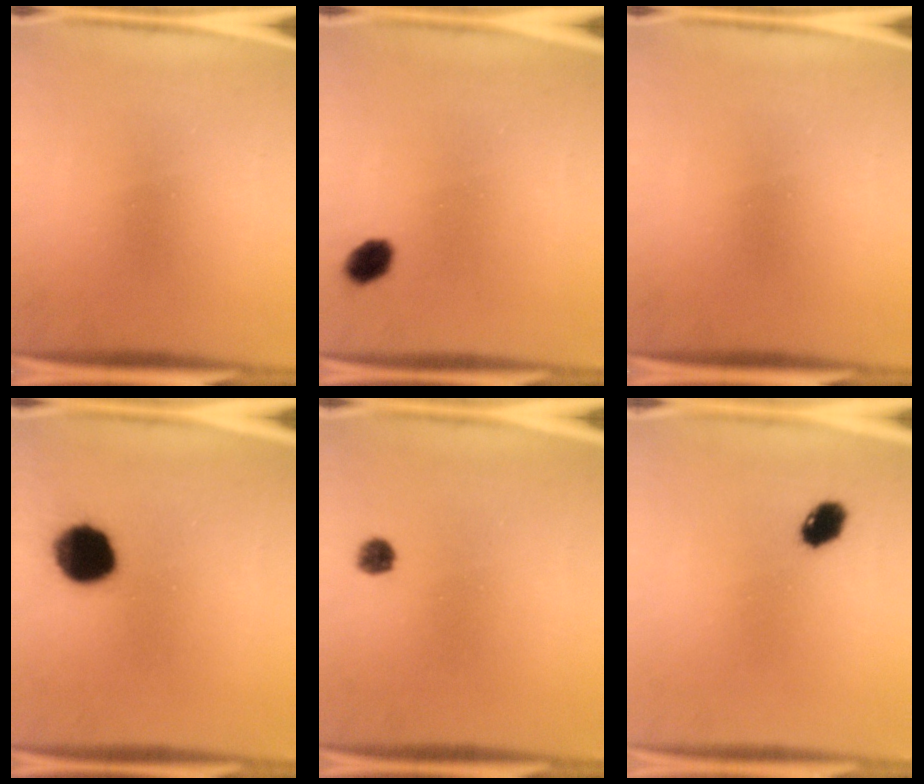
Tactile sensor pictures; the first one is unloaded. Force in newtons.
{"total": 3.8}
{"total": 0.0}
{"total": 12.1}
{"total": 2.2}
{"total": 4.3}